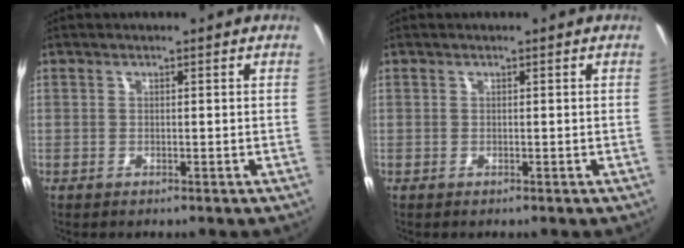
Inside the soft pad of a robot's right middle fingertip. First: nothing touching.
{"total": 0.0}